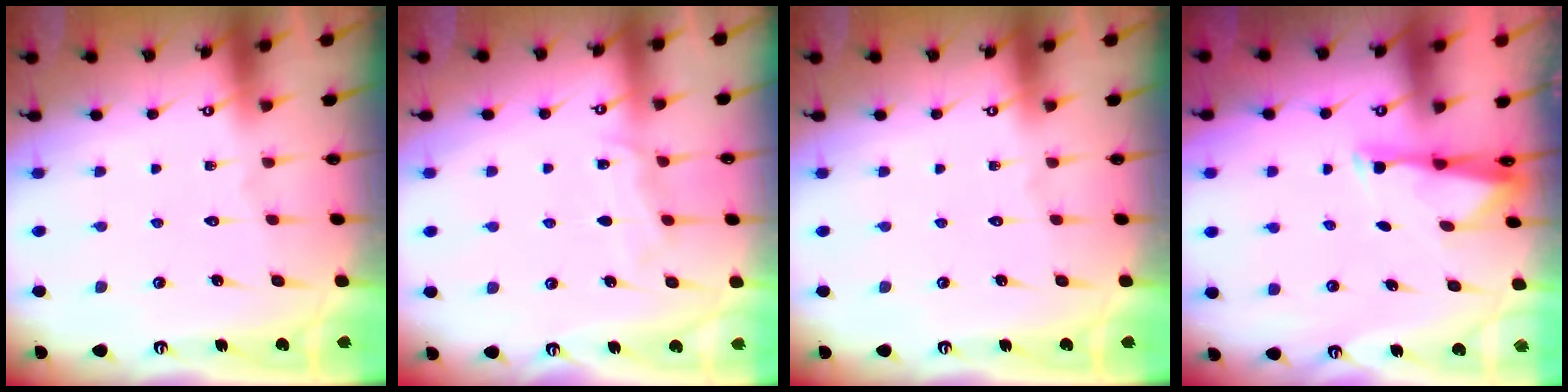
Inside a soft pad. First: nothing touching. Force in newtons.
{"total": 5.2, "press": 5.2, "slide": 0.6}
{"total": 0.0}
{"total": 2.8, "press": 2.8, "slide": 0.6}